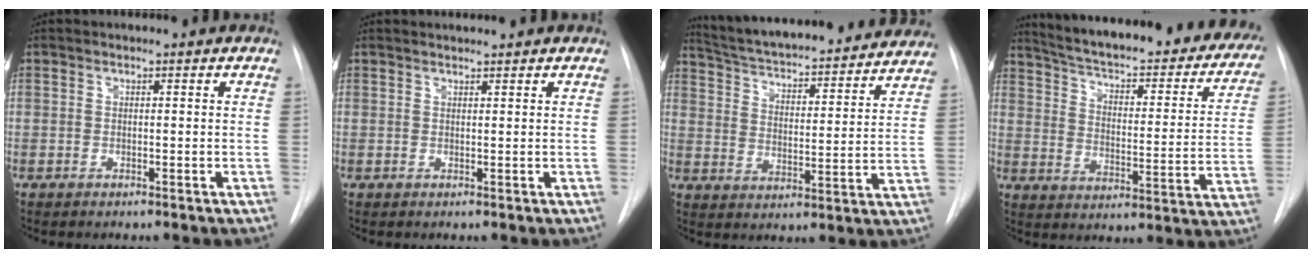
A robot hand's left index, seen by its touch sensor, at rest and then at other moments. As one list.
[{"total": 1.9, "force": [1.8, -0.2, 0.3], "torque": [-0.002, 0.015, 0.034]}, {"total": 27.3, "force": [24.8, 4.8, 10.4], "torque": [-0.172, -0.023, 0.331]}, {"total": 32.8, "force": [27.8, 7.6, 15.7], "torque": [-0.240, -0.056, 0.343]}]